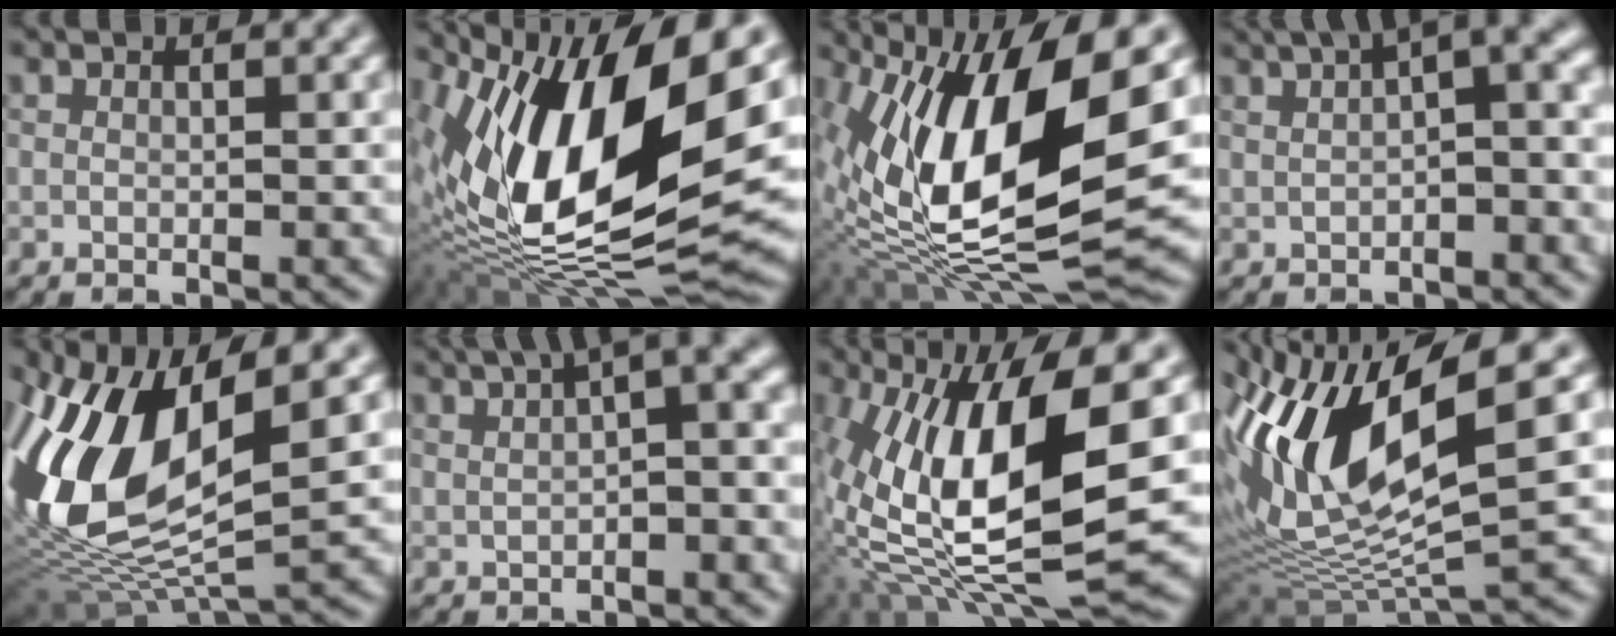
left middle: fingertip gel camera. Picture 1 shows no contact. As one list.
[{"total": 16.4, "force": [3.3, 7.6, 14.2], "torque": [-0.265, 0.013, 0.059]}, {"total": 15.5, "force": [2.0, 6.7, 13.8], "torque": [-0.272, 0.000, 0.037]}, {"total": 6.6, "force": [2.1, 1.9, 6.0], "torque": [-0.084, 0.029, 0.046]}, {"total": 13.4, "force": [1.3, 6.0, 11.9], "torque": [-0.265, 0.007, 0.024]}, {"total": 7.0, "force": [2.8, 2.0, 6.0], "torque": [-0.079, 0.031, 0.050]}, {"total": 14.9, "force": [0.3, 5.8, 13.7], "torque": [-0.287, -0.005, 0.014]}, {"total": 13.3, "force": [2.2, 4.1, 12.5], "torque": [-0.265, 0.008, 0.057]}]